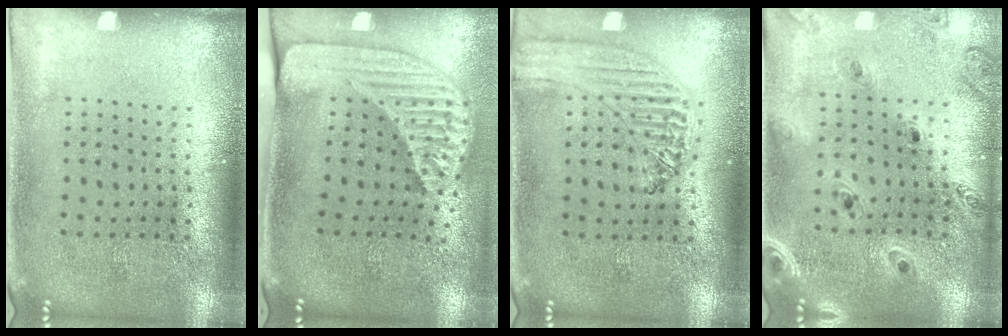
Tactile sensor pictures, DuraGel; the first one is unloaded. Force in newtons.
{"total": 2.5, "press": 1.7, "slide": 1.7}
{"total": 1.2, "press": 1.2, "slide": 0.1}
{"total": 1.3, "press": 1.3, "slide": 0.2}